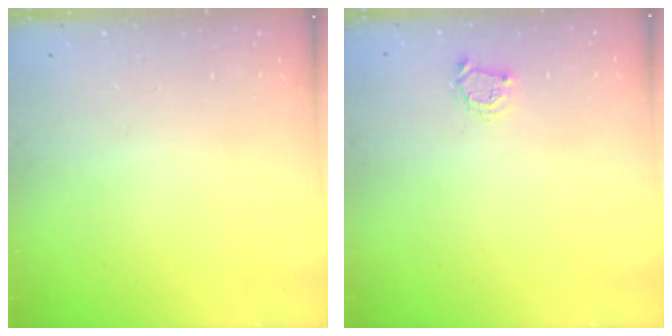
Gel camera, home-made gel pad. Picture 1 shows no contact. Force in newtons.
{"total": 3.6, "press": 3.5, "slide": 0.4}